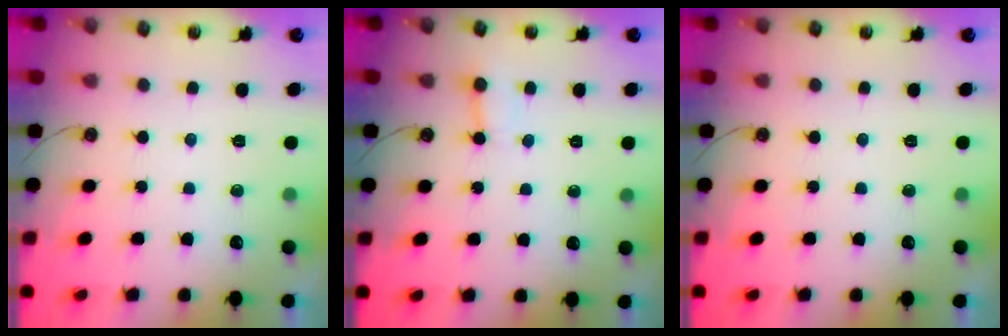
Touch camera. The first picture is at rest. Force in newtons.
{"total": 3.1, "press": 3.1, "slide": 0.2}
{"total": 0.0}